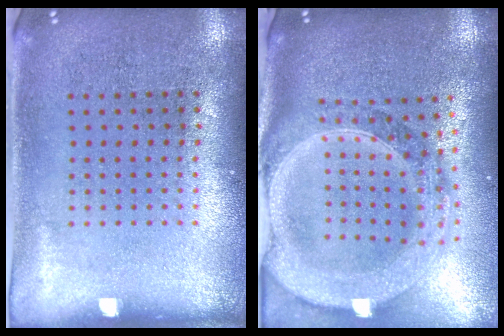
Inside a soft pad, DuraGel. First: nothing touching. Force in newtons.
{"total": 3.2, "press": 2.7, "slide": 1.8}